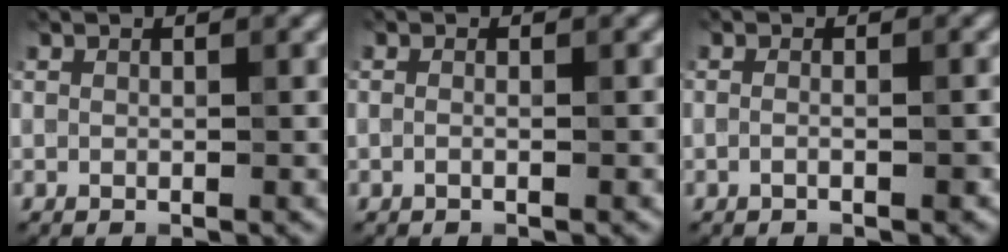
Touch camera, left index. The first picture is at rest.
{"total": 0.6, "force": [-0.3, 0.2, 0.5], "torque": [-0.015, -0.007, -0.010]}
{"total": 1.3, "force": [-0.7, 0.3, 1.0], "torque": [-0.021, -0.001, -0.015]}